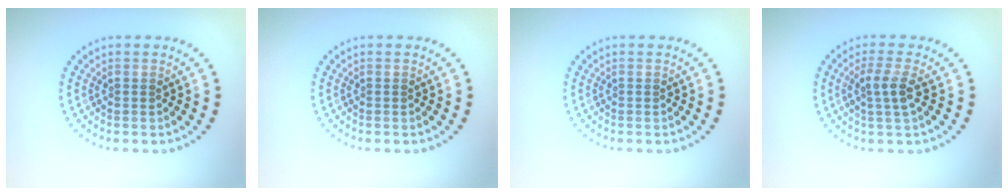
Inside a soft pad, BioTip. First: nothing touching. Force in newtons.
{"total": 0.0}
{"total": 0.0}
{"total": 2.3, "press": 2.1, "slide": 1.0}